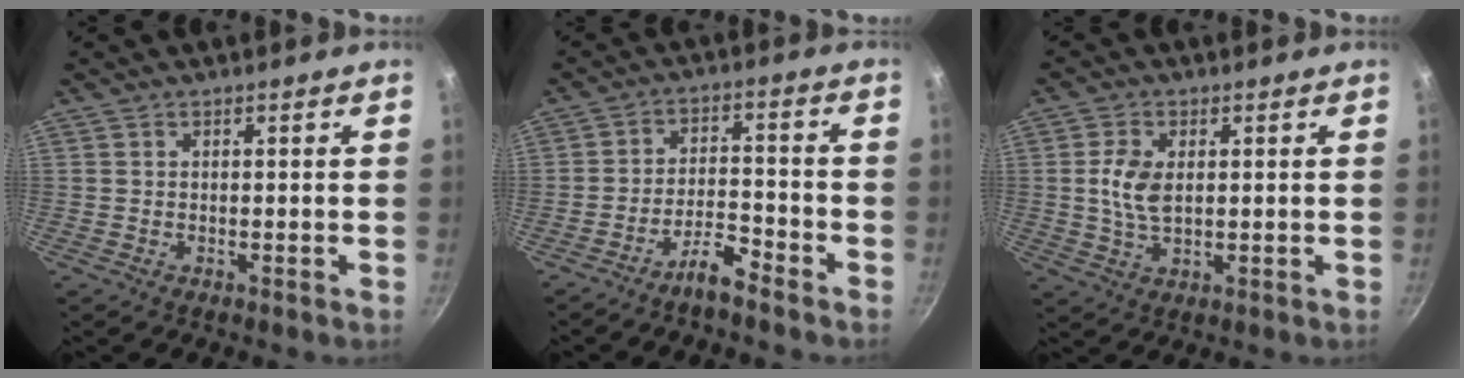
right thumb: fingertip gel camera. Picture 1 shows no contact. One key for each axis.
{"total": 5.7, "fx": -4.7, "fy": 1.3, "fz": 3.0, "tx": -0.058, "ty": 0.041, "tz": -0.082}
{"total": 6.3, "fx": 0.8, "fy": 3.7, "fz": 5.1, "tx": -0.097, "ty": -0.001, "tz": 0.015}